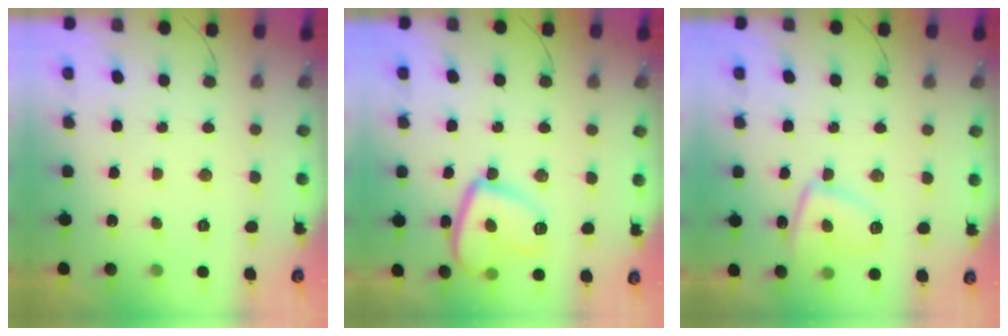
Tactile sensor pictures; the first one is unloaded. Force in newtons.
{"total": 12.9, "press": 12.9, "slide": 1.3}
{"total": 8.9, "press": 8.9, "slide": 0.8}